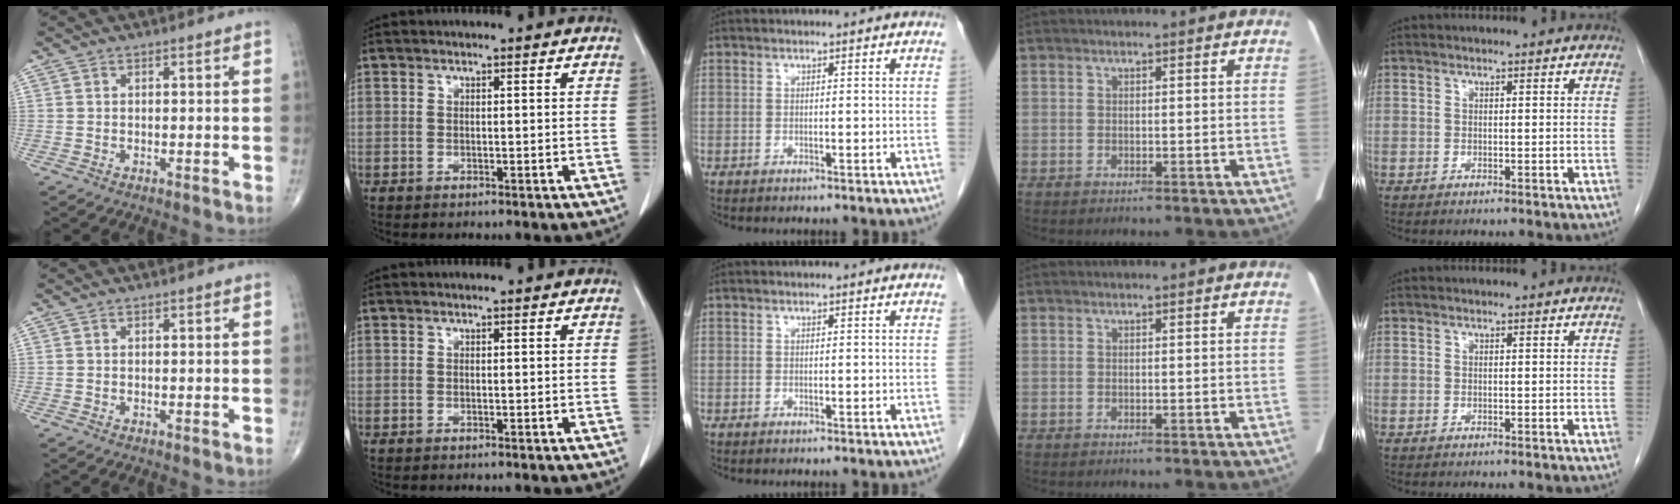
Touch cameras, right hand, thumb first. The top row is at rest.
{}